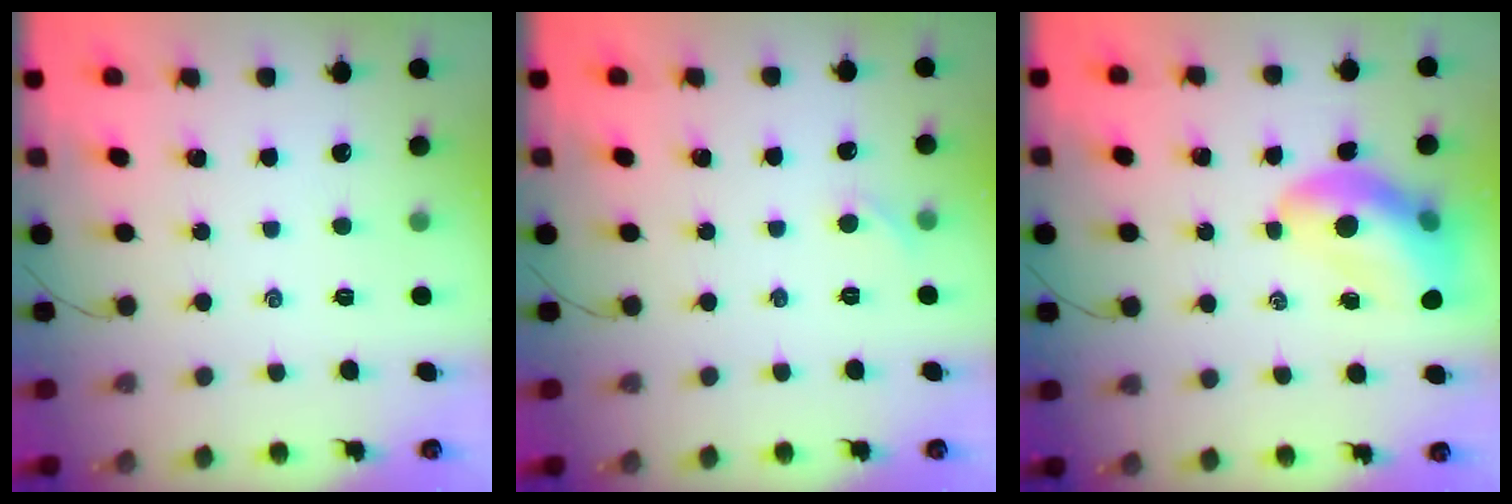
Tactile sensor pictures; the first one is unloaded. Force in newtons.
{"total": 3.8, "press": 3.5, "slide": 1.3}
{"total": 13.7, "press": 13.2, "slide": 3.8}